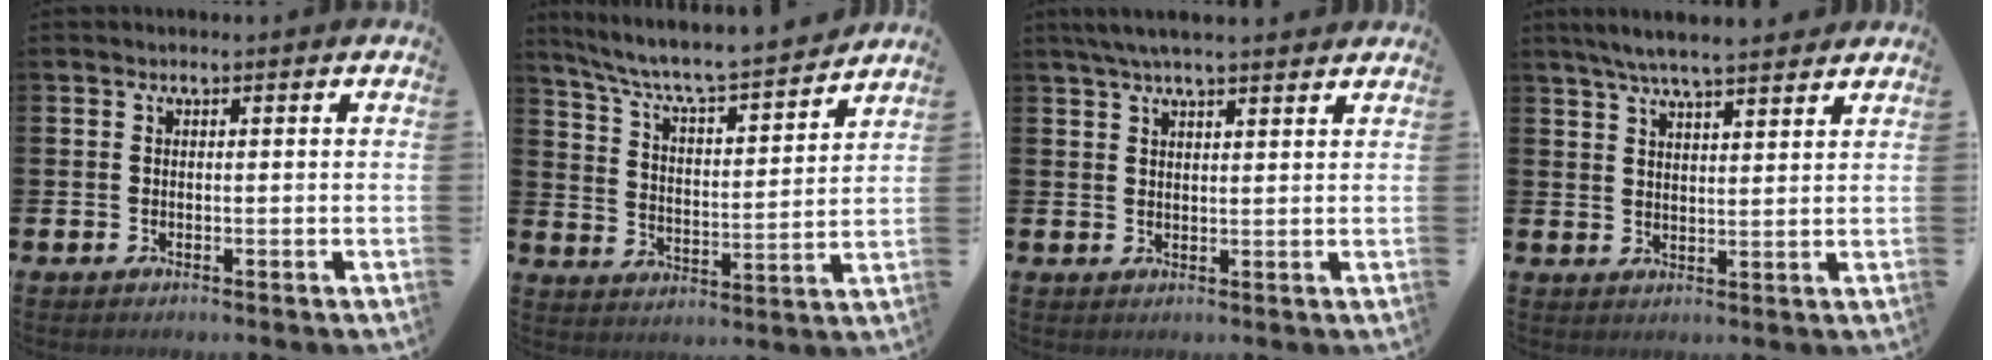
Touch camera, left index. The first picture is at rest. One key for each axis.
{"total": 7.0, "fx": 6.5, "fy": 0.5, "fz": 2.4, "tx": -0.079, "ty": -0.055, "tz": 0.106}
{"total": 4.4, "fx": 3.9, "fy": 0.4, "fz": 2.0, "tx": -0.048, "ty": -0.004, "tz": 0.071}
{"total": 5.9, "fx": 5.5, "fy": 0.5, "fz": 2.1, "tx": -0.055, "ty": -0.017, "tz": 0.099}